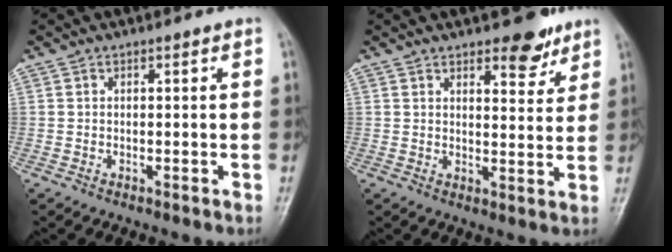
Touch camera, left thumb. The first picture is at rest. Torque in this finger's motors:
{"motor_torque": [-0.06, 0.19, -0.23, -0.05, 0.11]}